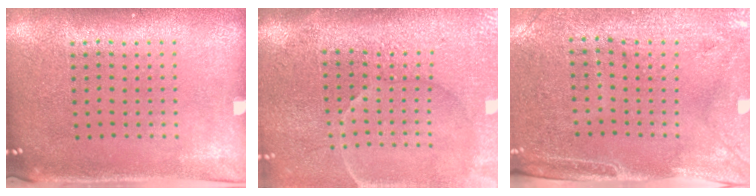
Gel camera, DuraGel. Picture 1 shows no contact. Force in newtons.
{"total": 4.5, "press": 3.9, "slide": 2.3}
{"total": 3.0, "press": 2.5, "slide": 1.5}